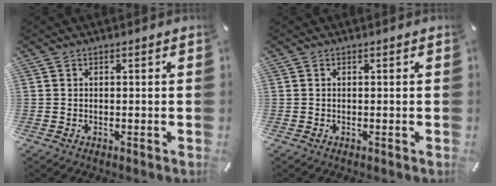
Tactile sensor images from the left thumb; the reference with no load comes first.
{"total": 0.0}